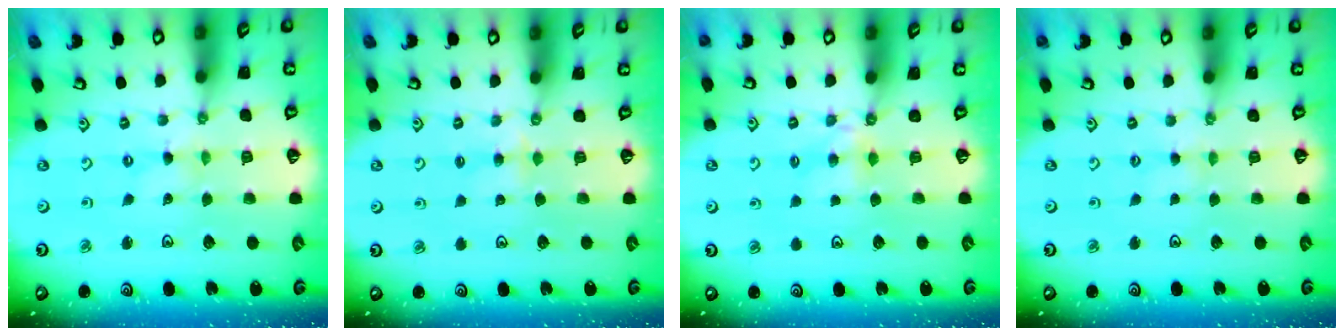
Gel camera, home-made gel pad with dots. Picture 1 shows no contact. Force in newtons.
{"total": 2.6, "press": 2.5, "slide": 0.4}
{"total": 4.2, "press": 4.2, "slide": 0.6}
{"total": 1.5, "press": 1.4, "slide": 0.3}